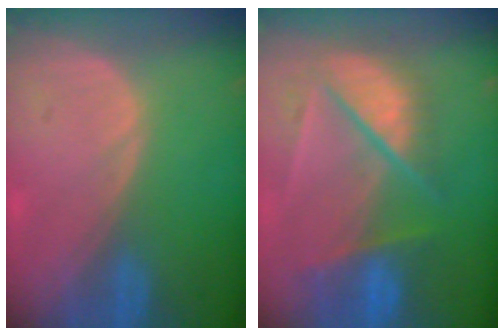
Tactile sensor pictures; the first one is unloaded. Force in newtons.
{"total": 9.4, "press": 8.2, "slide": 4.5}